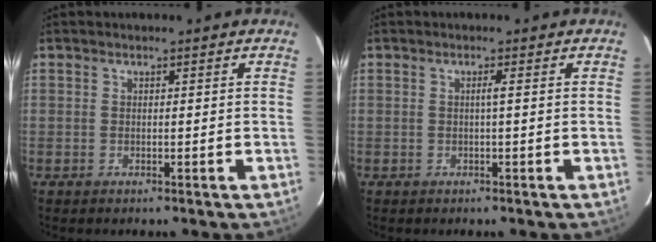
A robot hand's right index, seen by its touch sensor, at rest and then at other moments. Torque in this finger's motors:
{"motor_torque": [0.20, 0.01, 0.00, 0.03]}